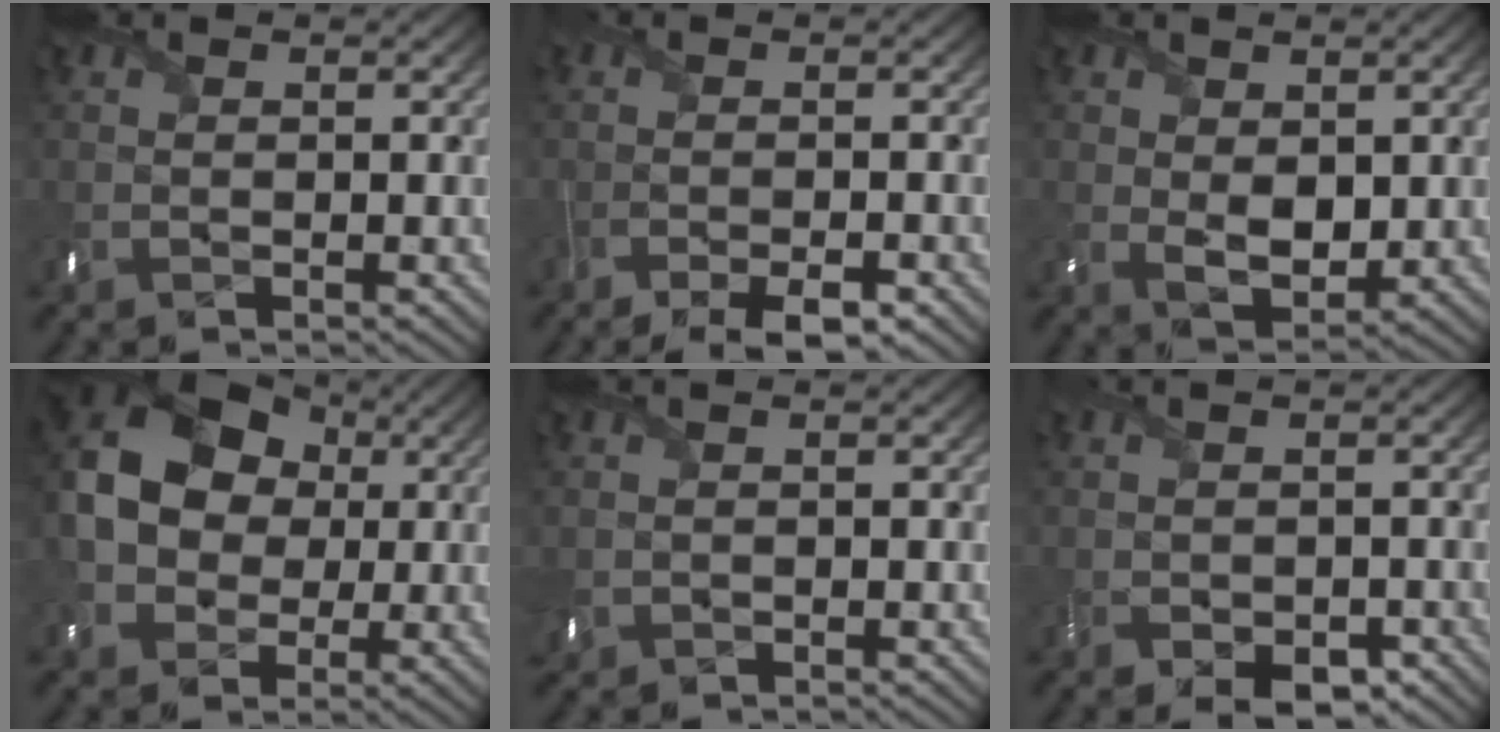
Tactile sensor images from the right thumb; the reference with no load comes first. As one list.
[{"total": 4.7, "force": [-3.4, 1.3, 2.9], "torque": [-0.053, -0.009, -0.059]}, {"total": 3.9, "force": [0.5, 2.6, 2.9], "torque": [-0.063, -0.012, 0.012]}, {"total": 15.0, "force": [1.4, 12.0, 8.8], "torque": [-0.212, 0.010, 0.018]}, {"total": 0.8, "force": [0.1, 0.7, 0.4], "torque": [-0.016, -0.001, 0.000]}, {"total": 3.4, "force": [-2.0, 1.9, 2.0], "torque": [-0.038, -0.016, -0.034]}]